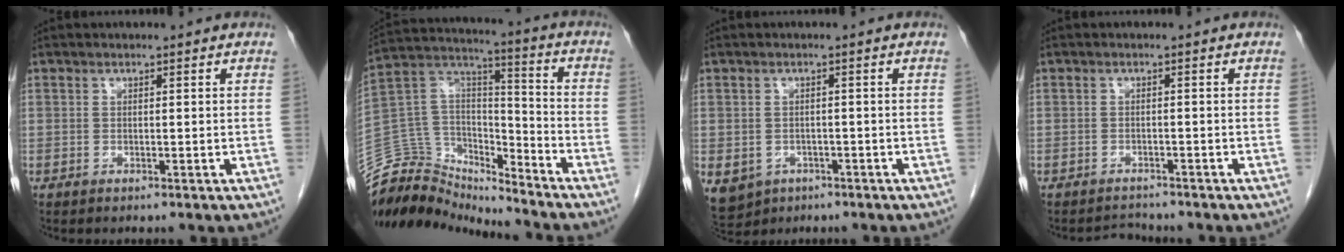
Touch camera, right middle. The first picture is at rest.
{"total": 14.4, "force": [-14.1, 2.8, 0.2], "torque": [-0.006, 0.081, -0.260]}
{"total": 9.3, "force": [-4.5, 7.5, 3.1], "torque": [-0.091, -0.003, -0.059]}
{"total": 1.8, "force": [-1.7, 0.2, -0.5], "torque": [0.004, -0.010, -0.025]}